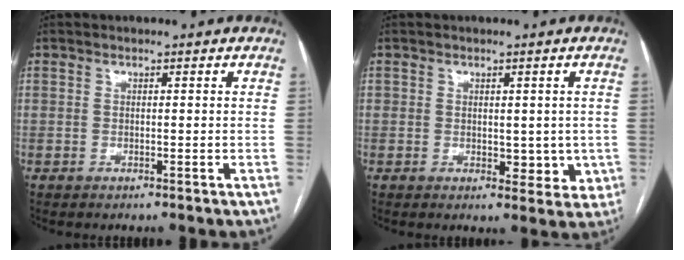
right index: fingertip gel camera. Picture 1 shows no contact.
{"total": 5.1, "force": [-0.4, 3.5, 3.7], "torque": [-0.026, 0.003, 0.005]}